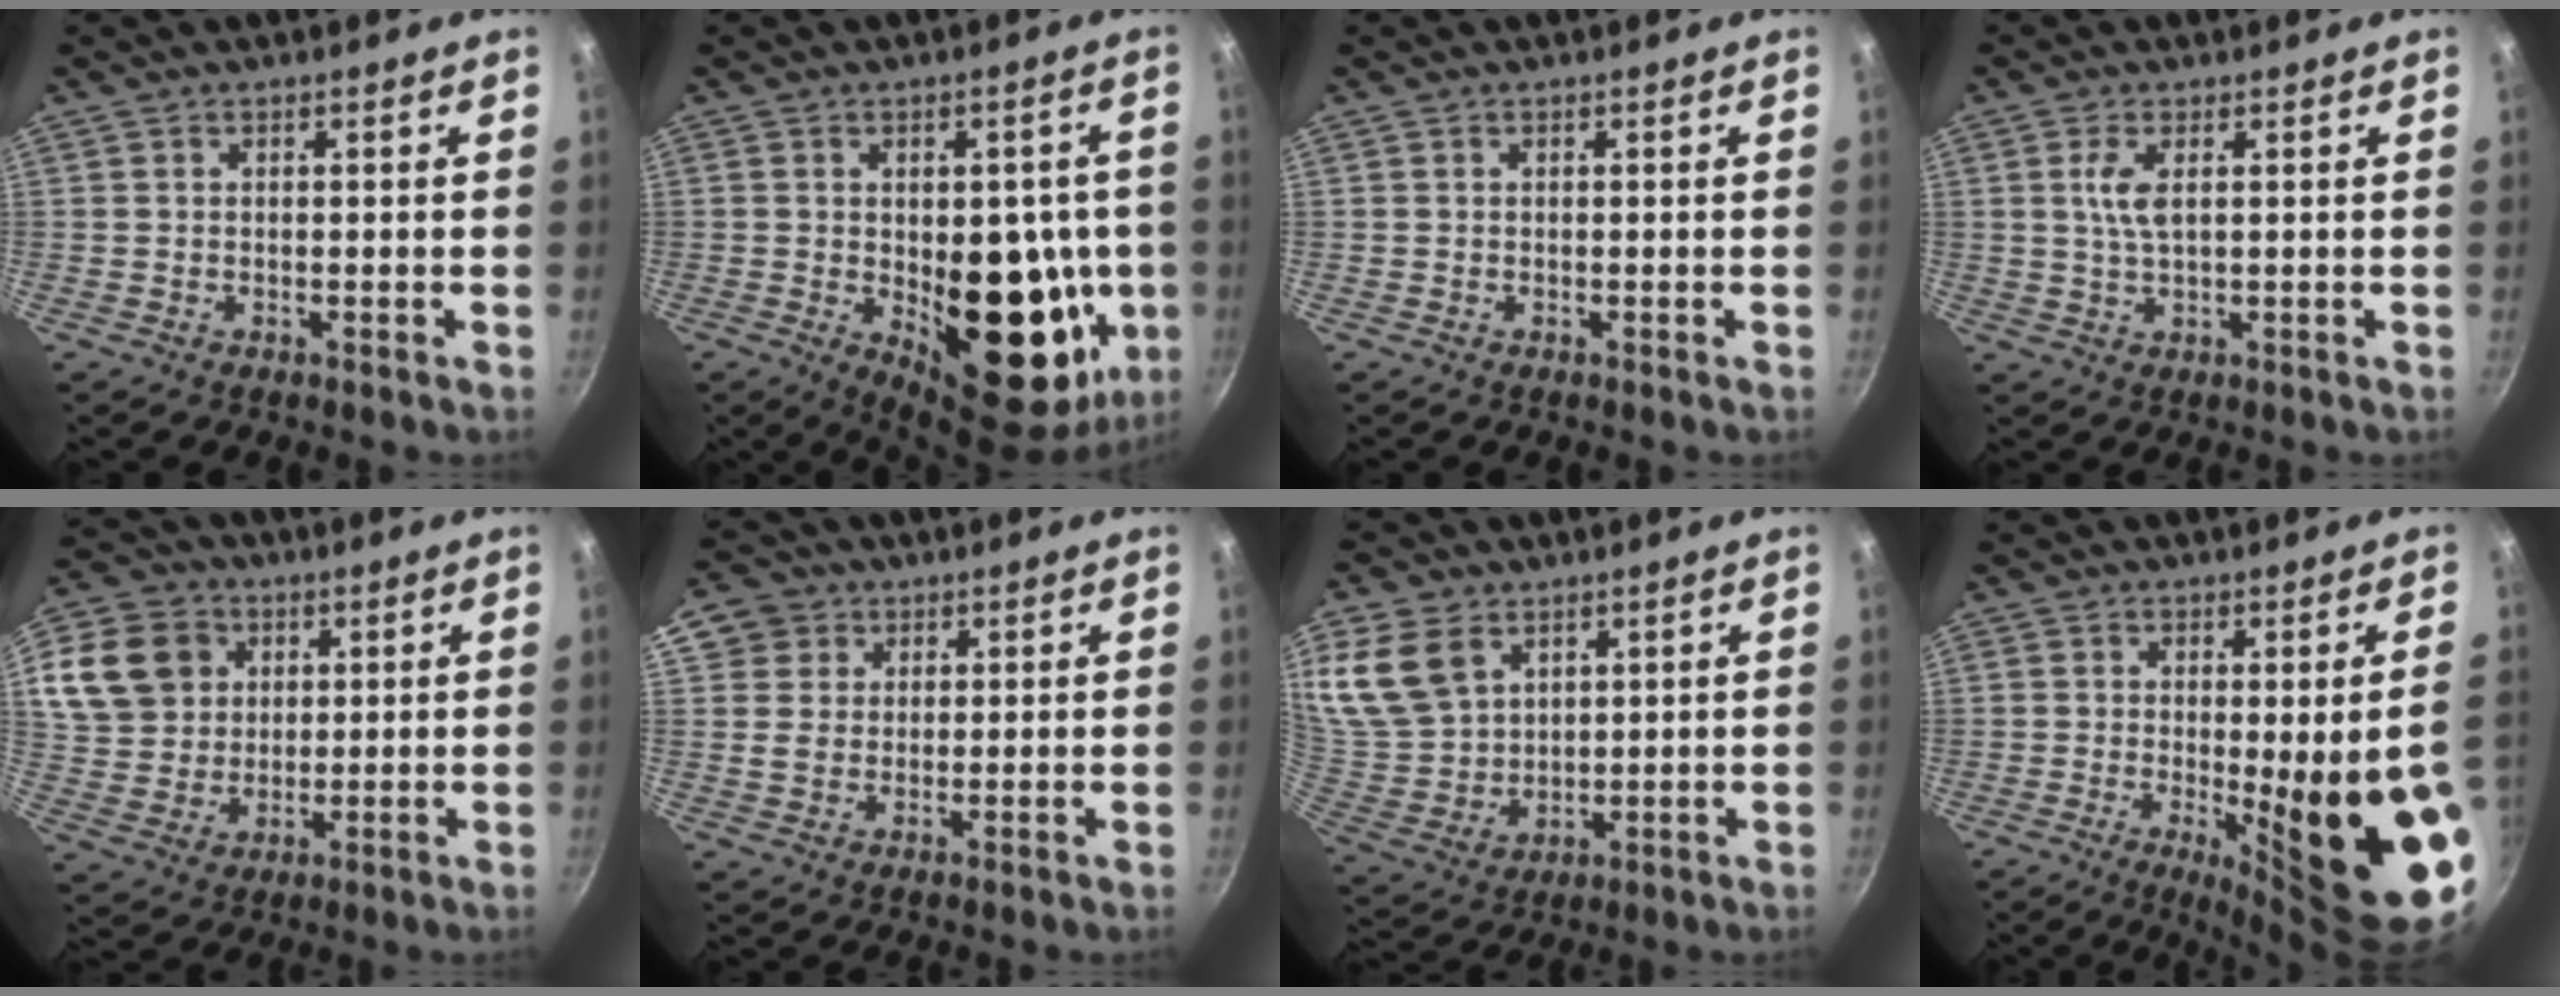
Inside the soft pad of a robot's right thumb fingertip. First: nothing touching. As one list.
[{"total": 21.8, "force": [-2.7, 11.4, 18.4], "torque": [-0.184, -0.015, -0.017]}, {"total": 0.0}, {"total": 4.0, "force": [1.1, 1.5, 3.5], "torque": [-0.074, -0.002, 0.022]}, {"total": 15.7, "force": [5.2, 13.0, 7.1], "torque": [-0.125, 0.002, 0.098]}, {"total": 6.1, "force": [2.4, 5.3, 1.5], "torque": [0.012, -0.001, 0.034]}, {"total": 14.5, "force": [6.6, 10.3, 7.7], "torque": [-0.149, -0.024, 0.146]}, {"total": 17.0, "force": [-2.9, 2.7, 16.5], "torque": [-0.203, -0.029, -0.022]}]